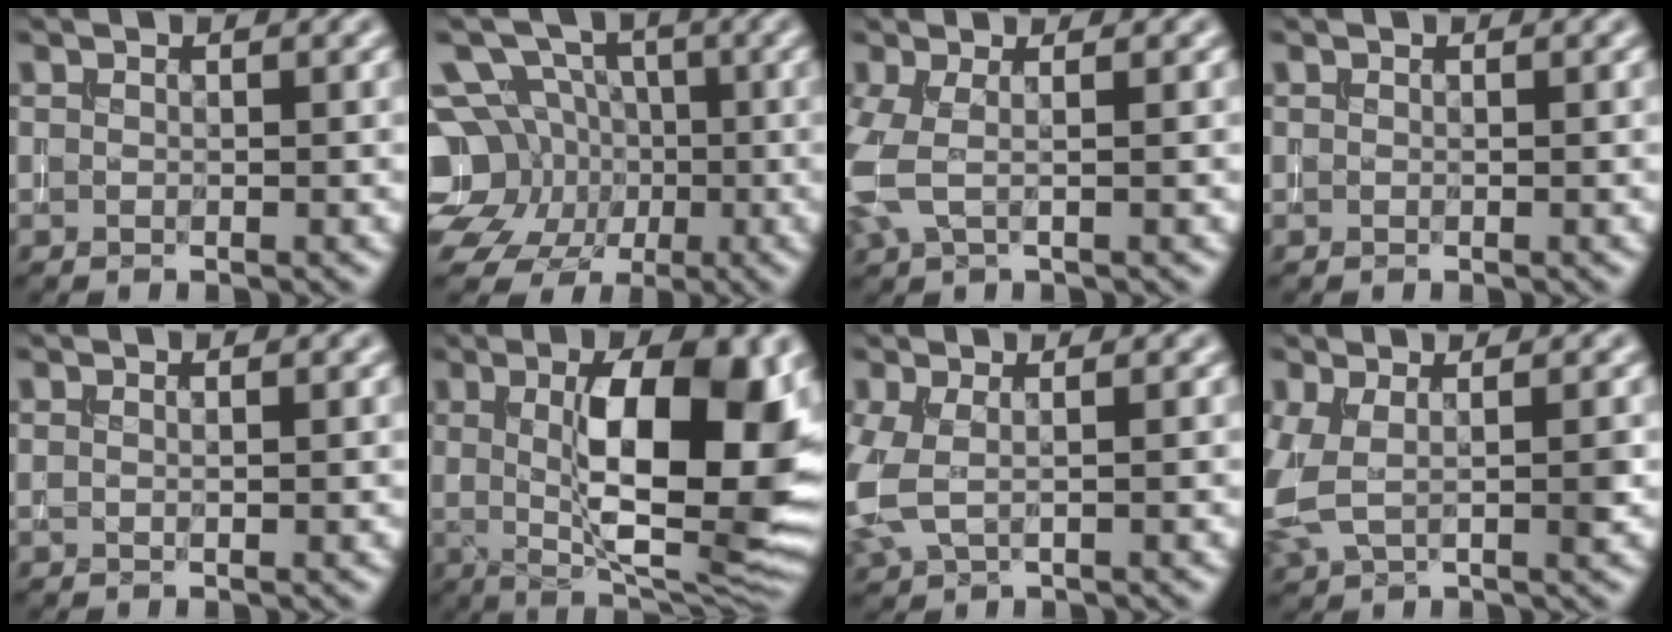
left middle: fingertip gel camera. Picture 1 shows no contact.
{"total": 11.9, "force": [-2.0, 11.0, 4.0], "torque": [-0.103, 0.016, -0.062]}
{"total": 2.5, "force": [0.0, 0.8, 2.4], "torque": [-0.065, 0.002, -0.005]}
{"total": 0.0}
{"total": 1.2, "force": [0.6, 0.6, 0.9], "torque": [0.000, 0.000, -0.002]}
{"total": 13.6, "force": [1.9, 4.7, 12.6], "torque": [-0.172, 0.000, 0.031]}
{"total": 2.7, "force": [0.1, 1.3, 2.4], "torque": [-0.071, 0.002, 0.000]}
{"total": 3.6, "force": [0.4, 1.6, 3.2], "torque": [-0.081, 0.000, 0.006]}